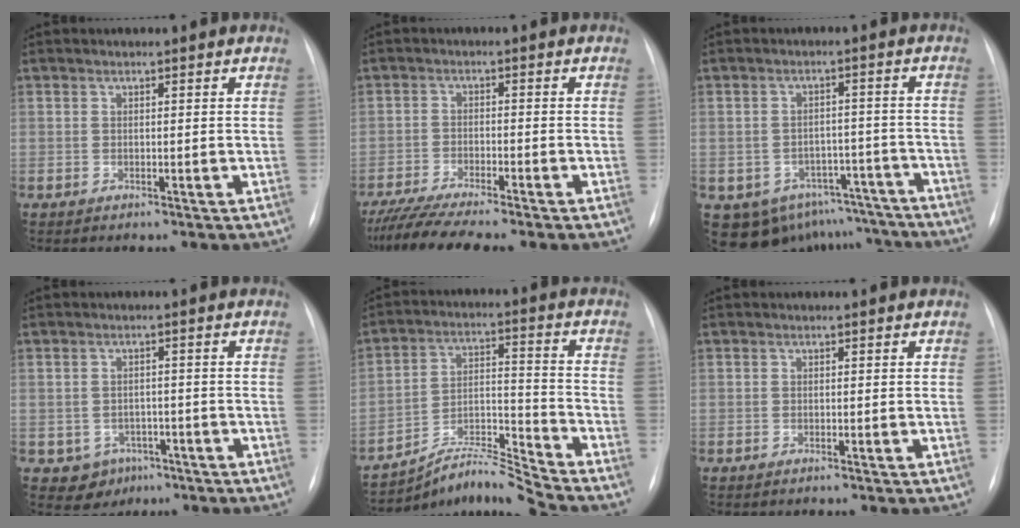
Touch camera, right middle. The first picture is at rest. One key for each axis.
{"total": 8.3, "fx": -7.1, "fy": -0.4, "fz": 4.3, "tx": -0.077, "ty": -0.024, "tz": -0.116}
{"total": 13.1, "fx": -10.1, "fy": 7.8, "fz": 2.9, "tx": -0.039, "ty": 0.034, "tz": -0.115}
{"total": 4.2, "fx": -2.0, "fy": 3.6, "fz": 0.7, "tx": -0.011, "ty": 0.007, "tz": -0.018}
{"total": 9.4, "fx": -9.1, "fy": -2.2, "fz": 1.4, "tx": -0.034, "ty": 0.021, "tz": -0.161}
{"total": 0.0}